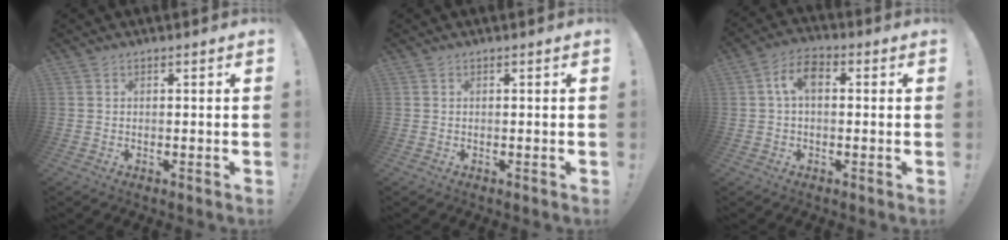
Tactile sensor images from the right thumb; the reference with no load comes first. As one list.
[{"total": 0.0}, {"total": 7.0, "force": [1.1, 4.2, 5.5], "torque": [-0.102, 0.010, 0.021]}]